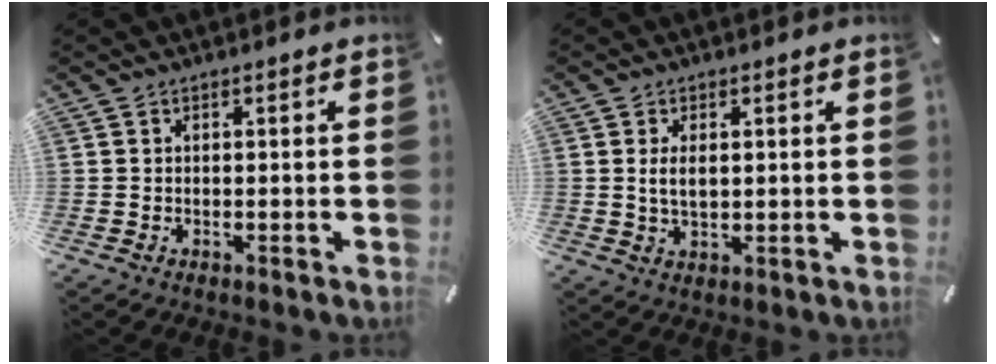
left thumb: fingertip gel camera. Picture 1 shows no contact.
{"total": 3.9, "force": [0.7, 1.8, 3.4], "torque": [-0.068, 0.000, 0.006]}